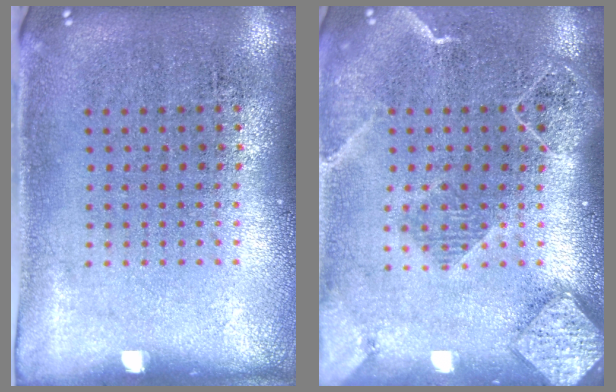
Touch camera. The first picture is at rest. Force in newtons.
{"total": 2.3, "press": 2.0, "slide": 1.1}